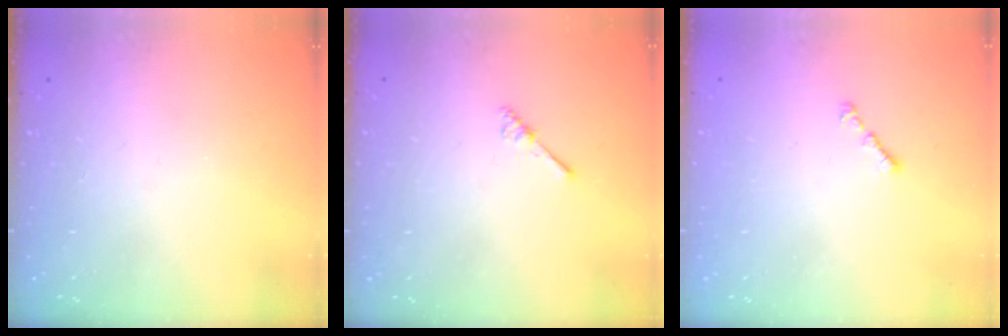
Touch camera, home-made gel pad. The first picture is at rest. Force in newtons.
{"total": 3.0, "press": 3.0, "slide": 0.3}
{"total": 0.9, "press": 0.8, "slide": 0.5}